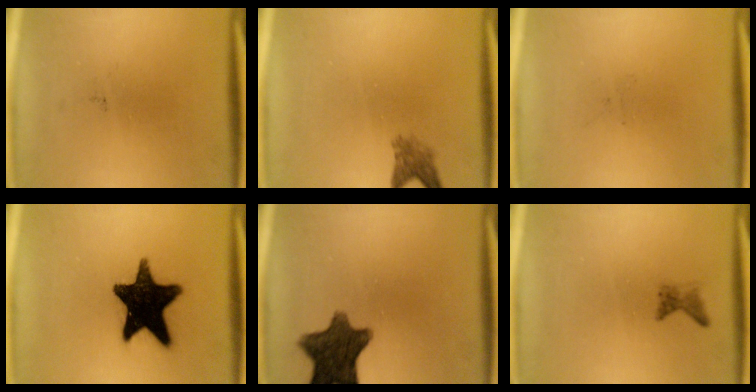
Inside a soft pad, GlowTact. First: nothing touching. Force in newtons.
{"total": 2.5}
{"total": 0.0}
{"total": 17.4}
{"total": 11.1}
{"total": 1.2}